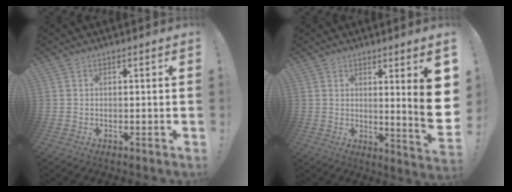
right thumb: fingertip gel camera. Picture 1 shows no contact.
{"total": 12.4, "force": [2.0, 0.5, 12.3], "torque": [-0.159, -0.036, 0.027]}